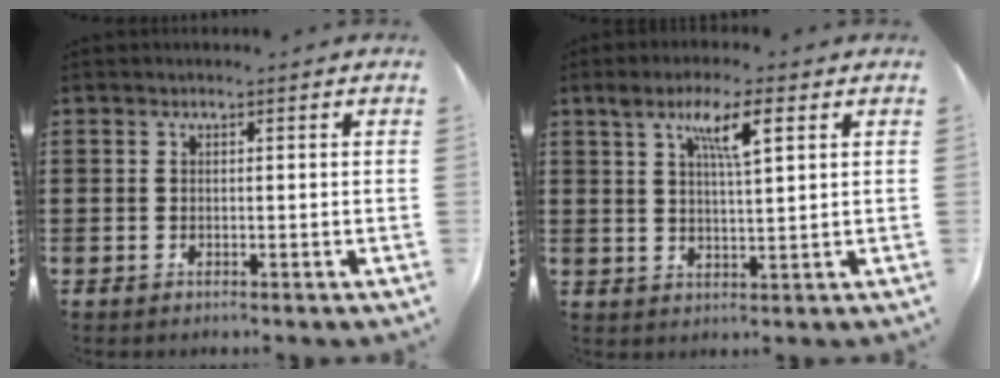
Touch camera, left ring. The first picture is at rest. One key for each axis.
{"total": 6.2, "fx": 2.9, "fy": 1.1, "fz": 5.3, "tx": -0.104, "ty": 0.008, "tz": 0.044}